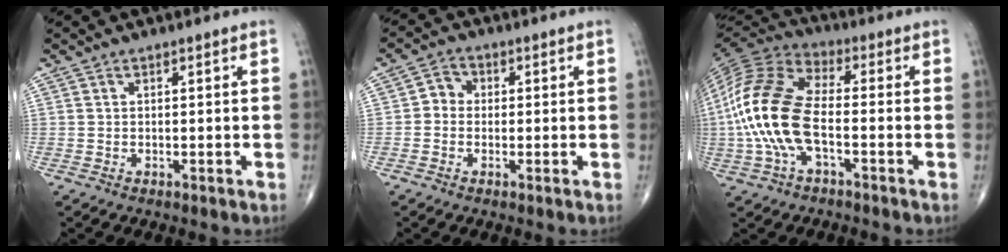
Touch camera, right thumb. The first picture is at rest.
{"total": 3.3, "force": [-0.2, 2.9, 1.5], "torque": [-0.005, 0.011, -0.015]}
{"total": 17.2, "force": [-2.8, 8.5, 14.7], "torque": [-0.316, 0.032, -0.059]}